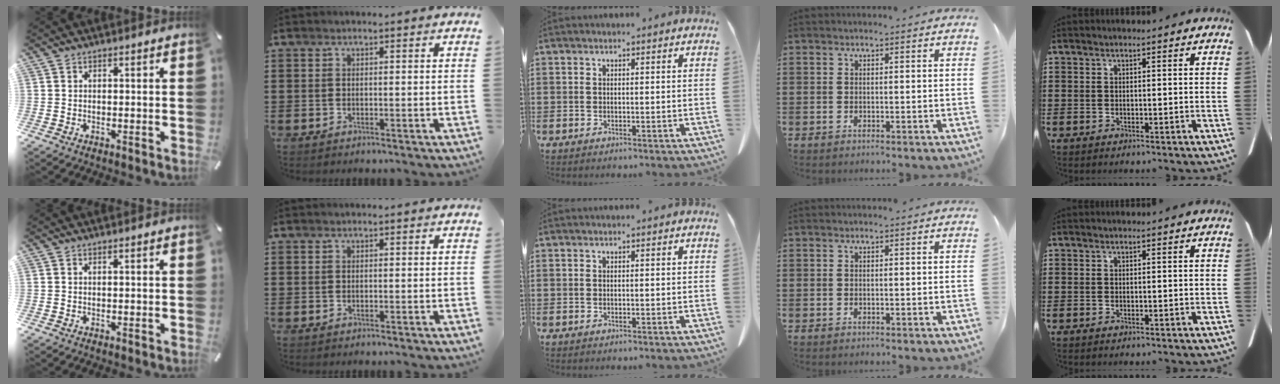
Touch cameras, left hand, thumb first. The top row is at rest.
{}